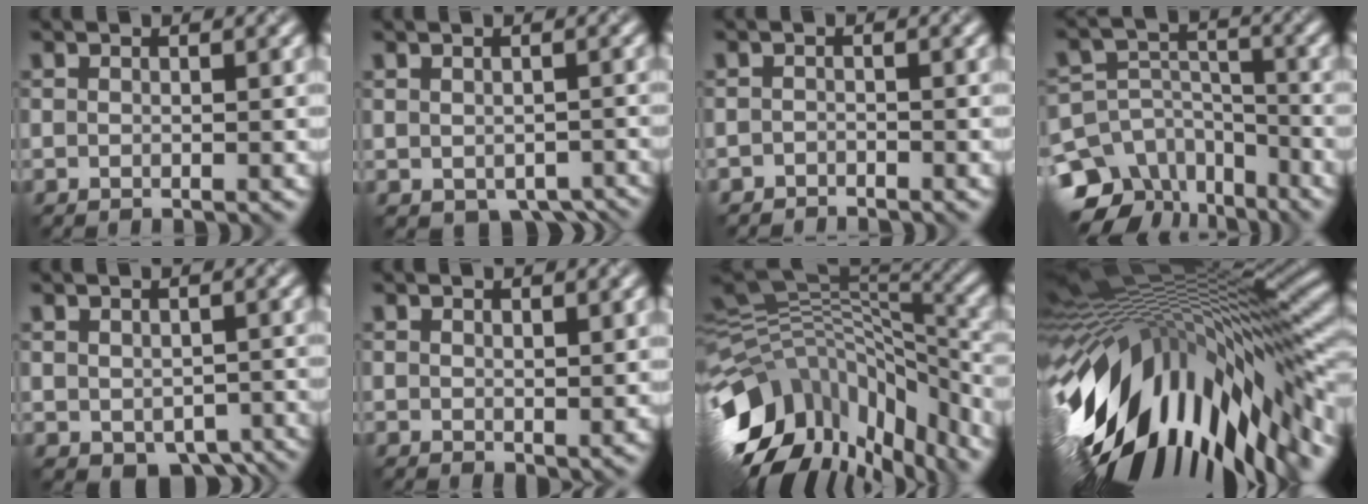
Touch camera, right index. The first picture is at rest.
{"total": 3.6, "force": [-1.9, 2.3, 2.0], "torque": [-0.021, -0.018, -0.015]}
{"total": 1.5, "force": [-1.5, 0.3, -0.1], "torque": [0.005, -0.002, -0.030]}
{"total": 11.9, "force": [-8.5, 7.6, 3.6], "torque": [-0.079, -0.010, -0.130]}
{"total": 4.0, "force": [-1.8, 2.6, 2.6], "torque": [-0.030, -0.019, -0.012]}
{"total": 1.5, "force": [1.0, 0.7, 0.9], "torque": [-0.013, -0.008, 0.025]}
{"total": 14.5, "force": [-5.6, 7.8, 10.8], "torque": [-0.223, 0.005, -0.085]}
{"total": 17.2, "force": [-4.3, 6.4, 15.3], "torque": [-0.269, 0.006, -0.078]}